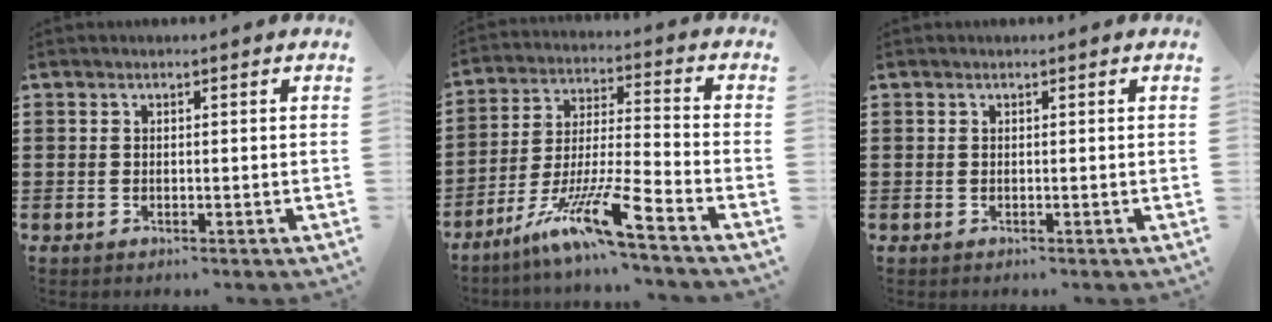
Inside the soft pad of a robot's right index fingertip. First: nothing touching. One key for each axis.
{"total": 12.3, "fx": -9.1, "fy": 0.3, "fz": 8.2, "tx": -0.161, "ty": 0.000, "tz": -0.177}
{"total": 0.0}